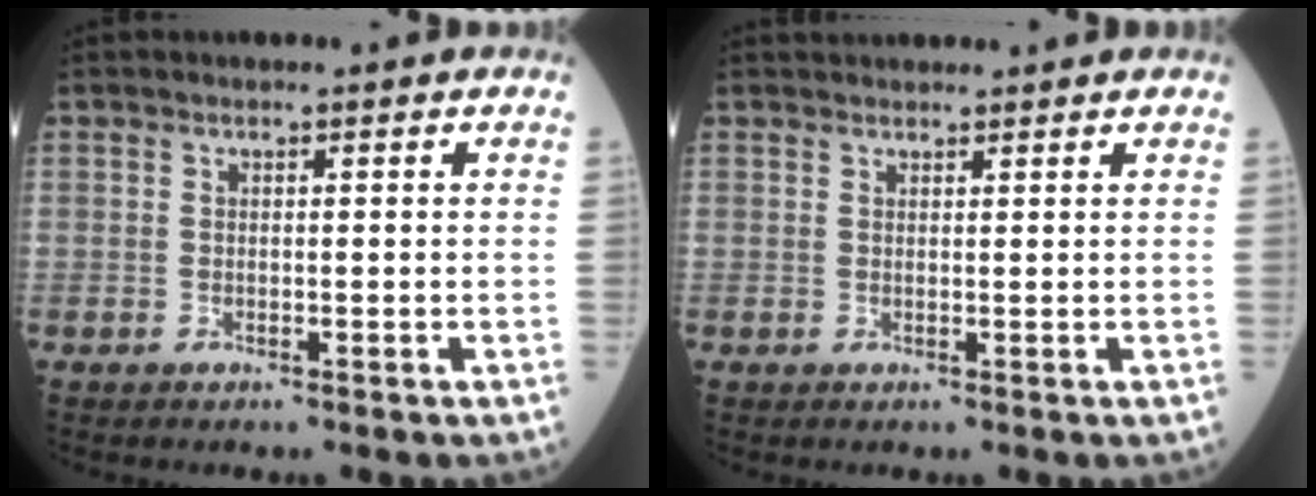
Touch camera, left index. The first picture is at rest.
{"total": 4.1, "force": [4.0, 0.7, 0.8], "torque": [-0.002, 0.031, 0.054]}